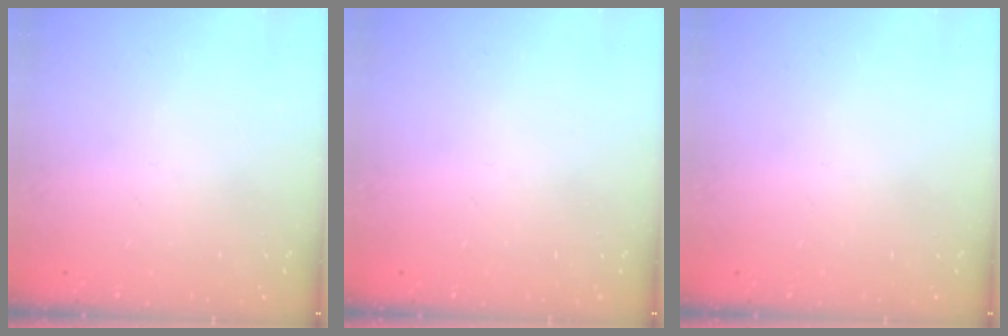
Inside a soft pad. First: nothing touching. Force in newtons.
{"total": 0.0}
{"total": 0.0}